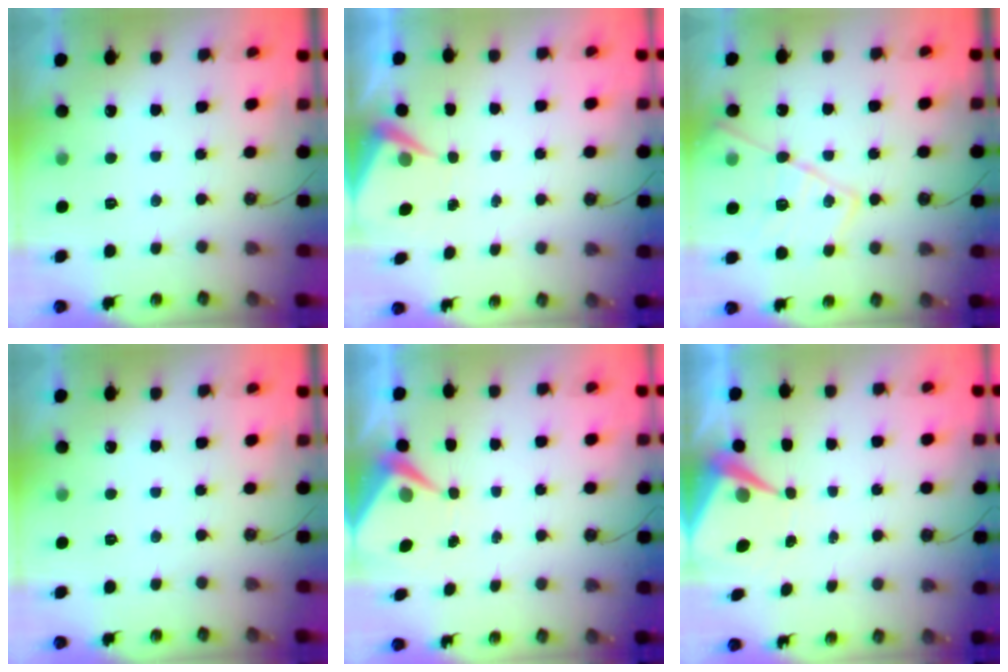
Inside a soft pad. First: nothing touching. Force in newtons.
{"total": 5.7, "press": 5.7, "slide": 0.7}
{"total": 17.1, "press": 17.1, "slide": 1.1}
{"total": 0.0}
{"total": 5.3, "press": 5.3, "slide": 0.6}
{"total": 7.1, "press": 7.0, "slide": 0.5}